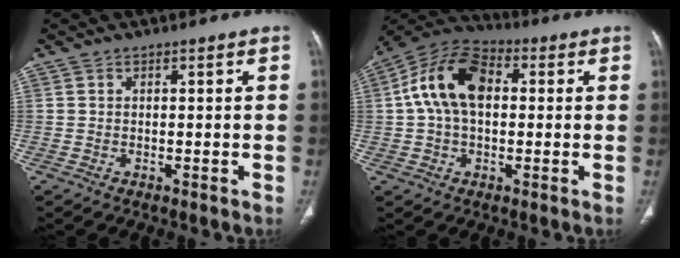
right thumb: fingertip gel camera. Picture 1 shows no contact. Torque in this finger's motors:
{"motor_torque": [1.22, 1.36, 0.39, -0.19, 0.16]}